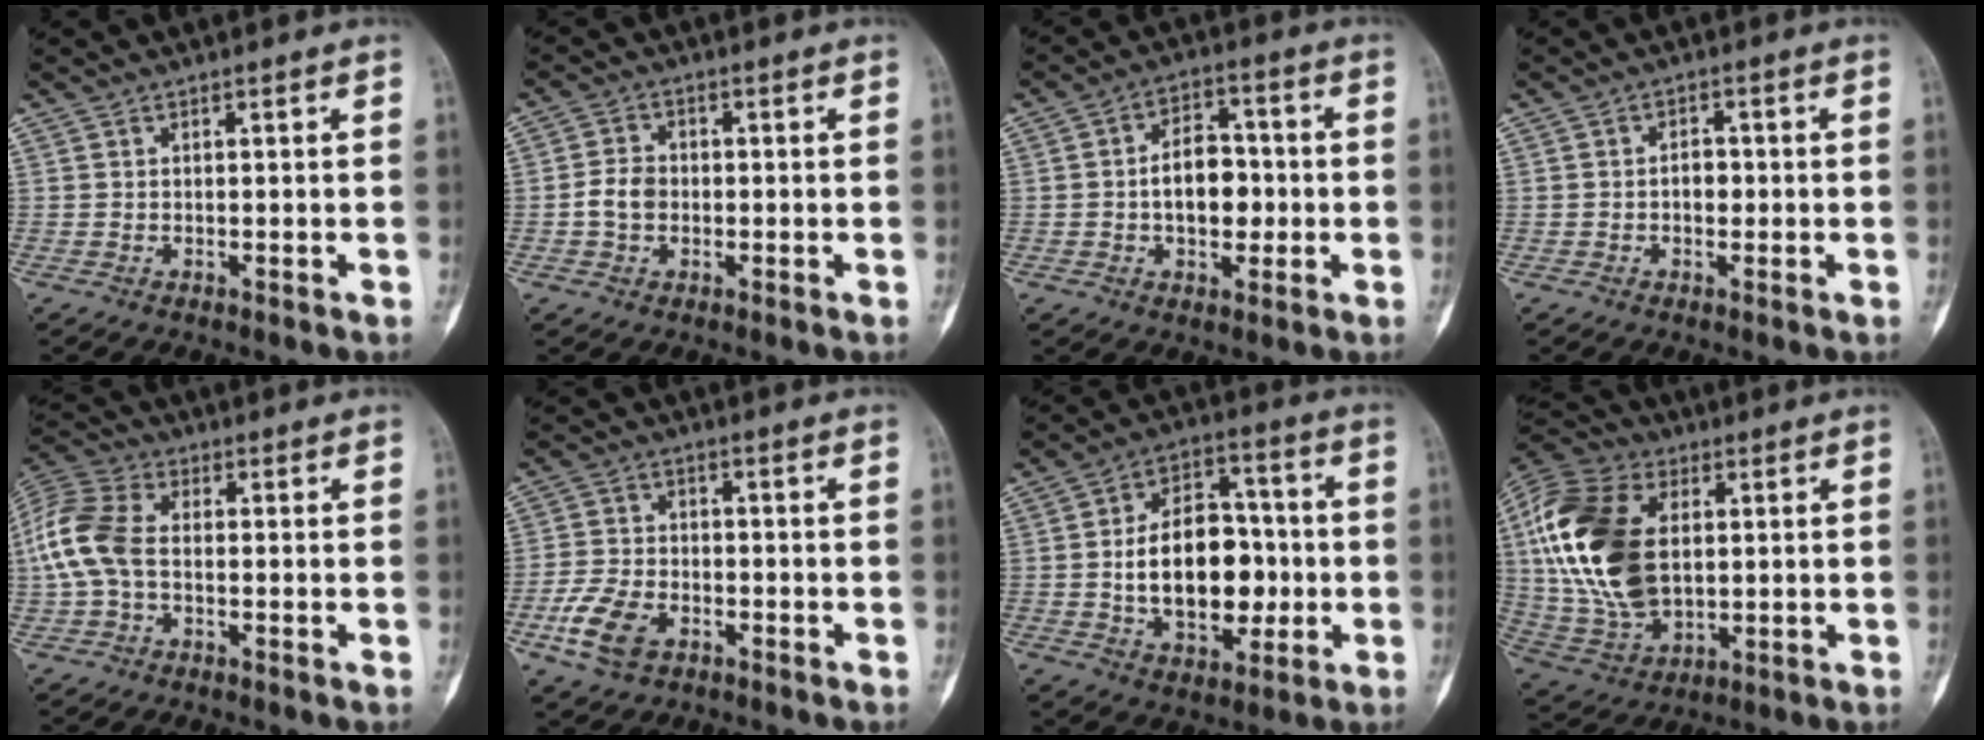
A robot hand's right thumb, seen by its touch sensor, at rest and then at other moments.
{"total": 4.4, "force": [-0.7, 3.4, 2.6], "torque": [-0.045, 0.011, -0.017]}
{"total": 9.6, "force": [-0.8, 6.2, 7.3], "torque": [-0.085, 0.020, -0.018]}
{"total": 2.7, "force": [-0.3, 1.9, 1.9], "torque": [-0.015, 0.007, -0.009]}
{"total": 11.0, "force": [-0.5, 6.9, 8.6], "torque": [-0.197, 0.027, -0.018]}
{"total": 8.7, "force": [-3.9, 5.4, 5.7], "torque": [-0.115, 0.012, -0.075]}
{"total": 17.6, "force": [-1.3, 11.2, 13.5], "torque": [-0.181, 0.028, -0.013]}
{"total": 23.3, "force": [3.1, 14.6, 18.0], "torque": [-0.369, -0.007, 0.060]}